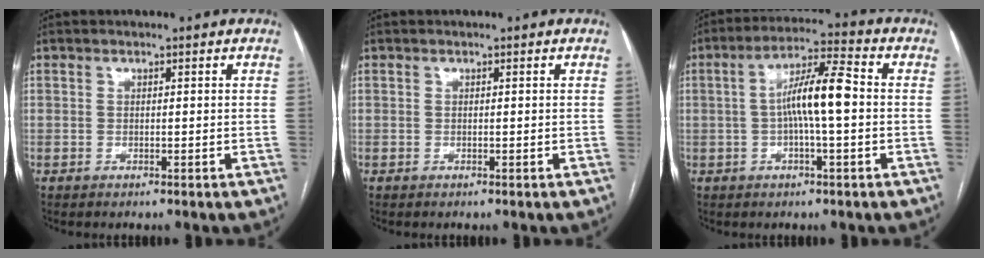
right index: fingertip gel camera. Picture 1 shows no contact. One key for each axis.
{"total": 0.0}
{"total": 8.9, "fx": -0.3, "fy": 0.9, "fz": 8.9, "tx": -0.162, "ty": 0.020, "tz": -0.011}